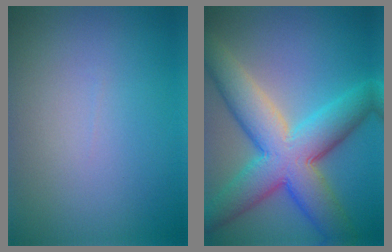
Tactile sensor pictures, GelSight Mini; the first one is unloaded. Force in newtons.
{"total": 10.4, "press": 10.4, "slide": 0.6}